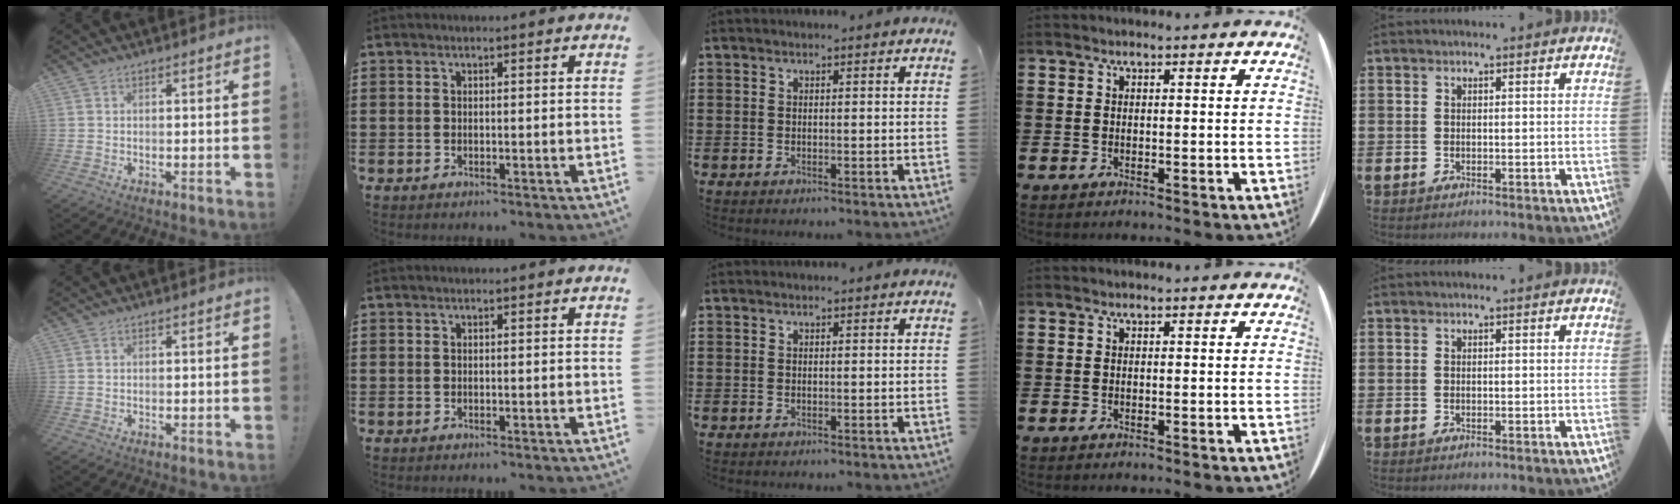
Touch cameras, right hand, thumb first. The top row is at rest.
{}